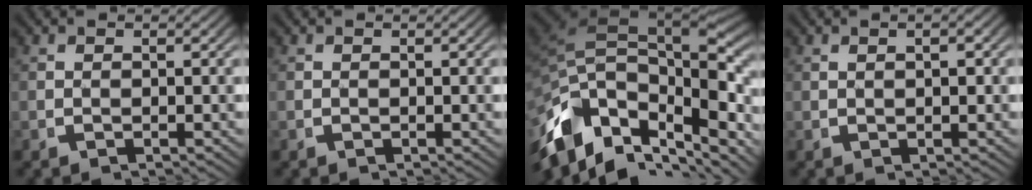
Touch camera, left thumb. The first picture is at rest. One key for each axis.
{"total": 0.0}
{"total": 20.5, "fx": -1.1, "fy": 13.8, "fz": 15.2, "tx": -0.286, "ty": -0.030, "tz": -0.011}
{"total": 1.1, "fx": 0.1, "fy": 0.3, "fz": 1.0, "tx": -0.016, "ty": 0.000, "tz": 0.008}